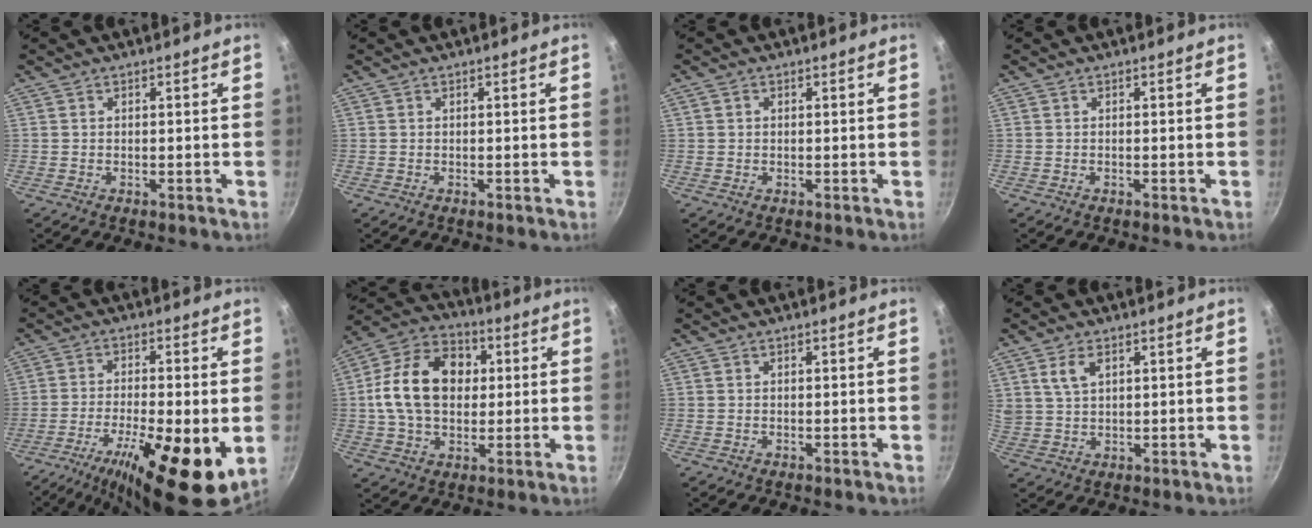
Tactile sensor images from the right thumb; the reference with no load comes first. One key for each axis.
{"total": 0.0}
{"total": 0.9, "fx": 0.2, "fy": 0.8, "fz": 0.3, "tx": -0.004, "ty": 0.002, "tz": 0.001}
{"total": 0.0}
{"total": 16.7, "fx": -5.4, "fy": 4.7, "fz": 15.1, "tx": -0.260, "ty": 0.001, "tz": -0.091}
{"total": 17.2, "fx": 1.9, "fy": 12.4, "fz": 11.7, "tx": -0.177, "ty": 0.022, "tz": 0.019}
{"total": 0.0}
{"total": 5.0, "fx": 2.3, "fy": 2.8, "fz": 3.4, "tx": -0.056, "ty": -0.004, "tz": 0.051}